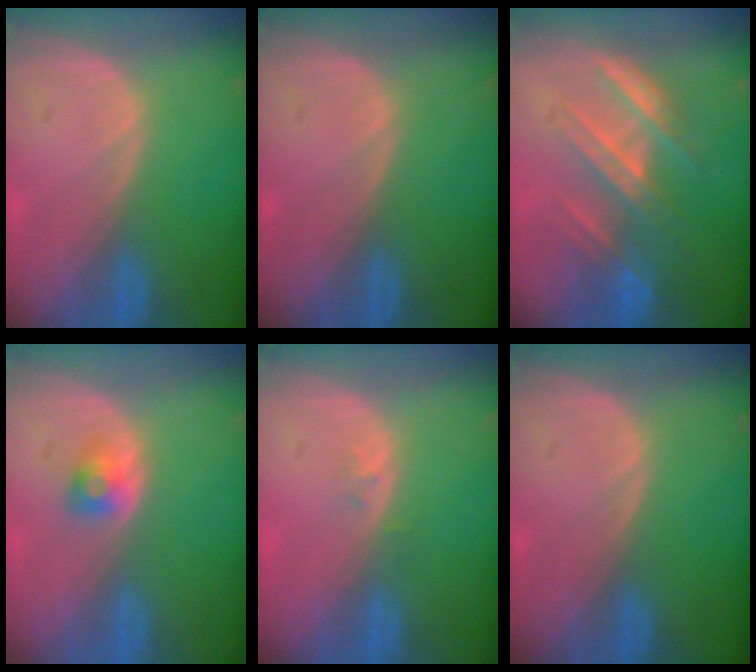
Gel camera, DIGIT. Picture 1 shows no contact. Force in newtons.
{"total": 0.0}
{"total": 7.1, "press": 6.8, "slide": 1.9}
{"total": 2.4, "press": 2.3, "slide": 0.8}
{"total": 1.1, "press": 0.8, "slide": 0.7}
{"total": 0.0}